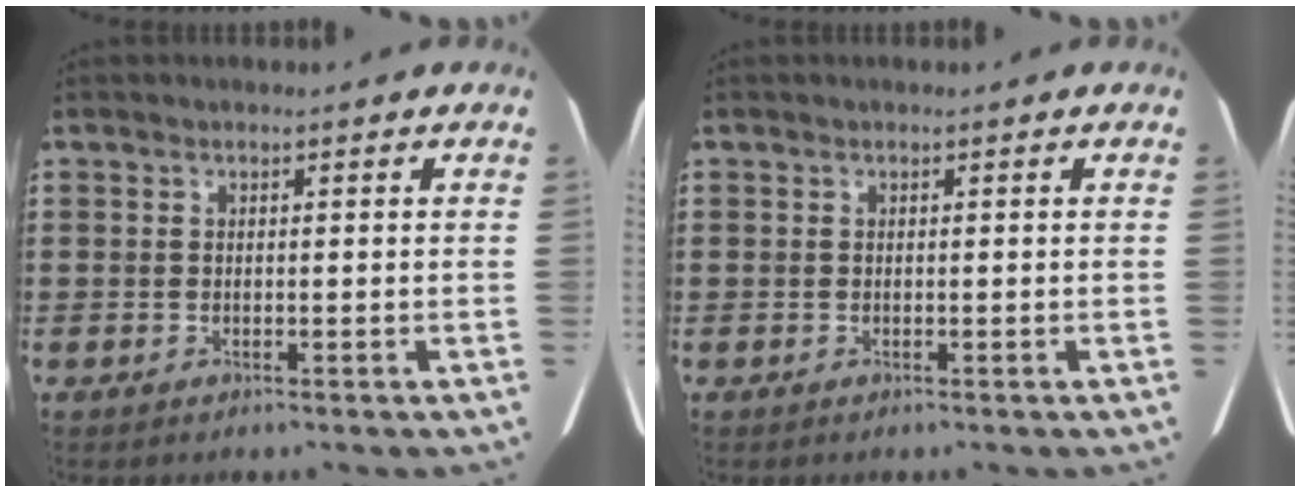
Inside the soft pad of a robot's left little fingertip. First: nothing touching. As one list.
[{"total": 0.0}]